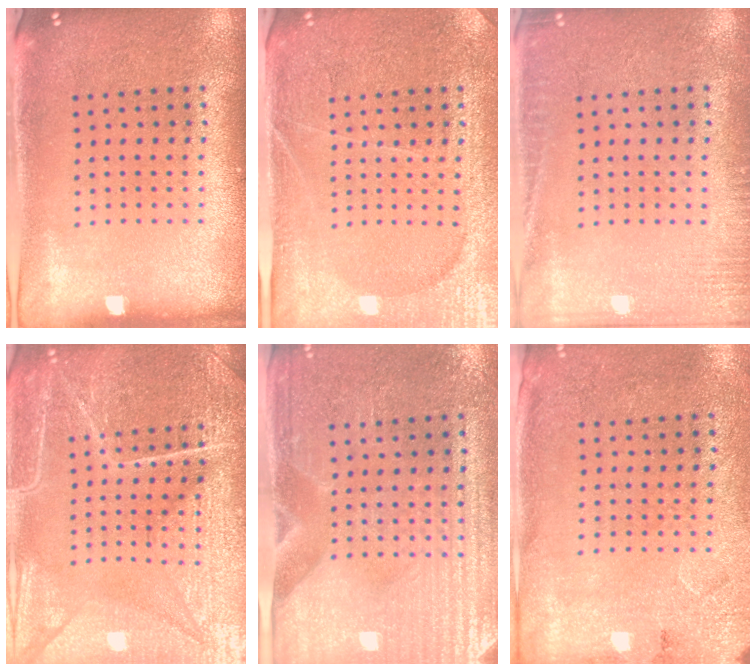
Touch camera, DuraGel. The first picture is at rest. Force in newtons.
{"total": 4.0, "press": 3.7, "slide": 1.3}
{"total": 2.4, "press": 2.4, "slide": 0.4}
{"total": 7.2, "press": 7.1, "slide": 0.8}
{"total": 3.1, "press": 2.8, "slide": 1.4}
{"total": 2.7, "press": 2.2, "slide": 1.5}